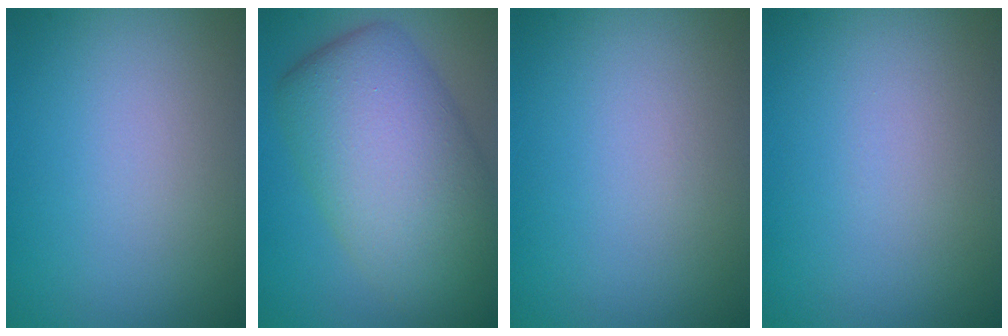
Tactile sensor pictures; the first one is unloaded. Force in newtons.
{"total": 10.7, "press": 10.7, "slide": 0.4}
{"total": 0.0}
{"total": 0.0}